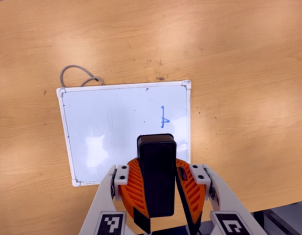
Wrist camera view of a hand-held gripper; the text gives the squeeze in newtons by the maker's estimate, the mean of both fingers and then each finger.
{"total": 11.7, "left": 11.4, "right": 11.9}